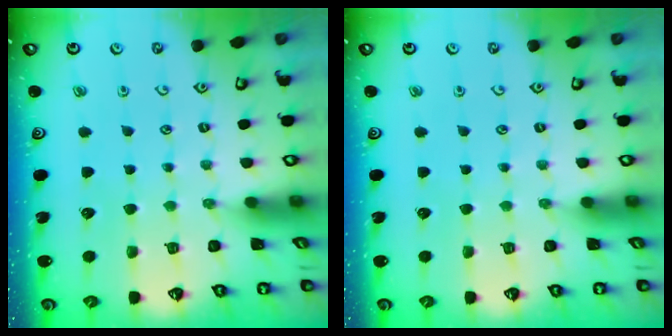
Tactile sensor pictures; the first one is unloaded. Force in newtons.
{"total": 0.0}